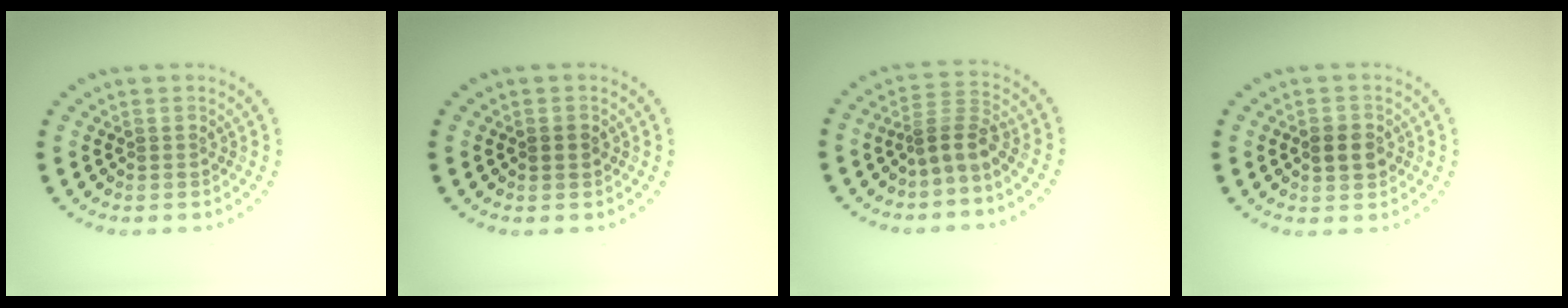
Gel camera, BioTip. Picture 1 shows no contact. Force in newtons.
{"total": 1.2, "press": 1.2, "slide": 0.1}
{"total": 2.8, "press": 1.8, "slide": 2.1}
{"total": 2.2, "press": 2.2, "slide": 0.1}